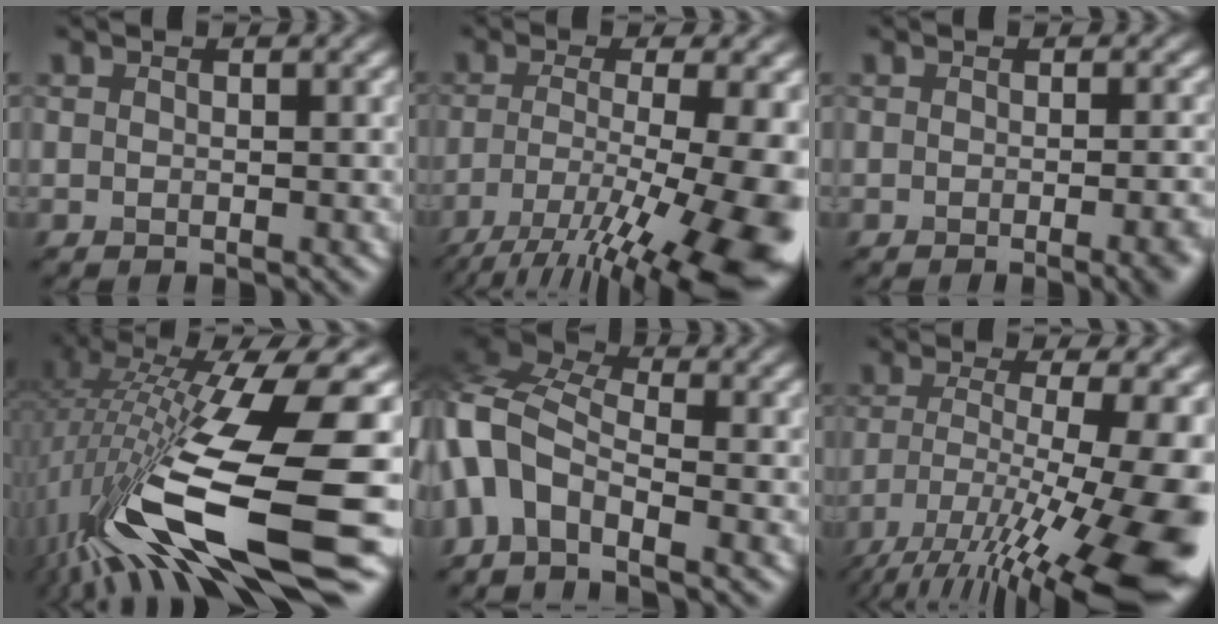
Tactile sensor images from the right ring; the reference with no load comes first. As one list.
[{"total": 16.2, "force": [-8.0, 4.9, 13.3], "torque": [-0.202, -0.030, -0.104]}, {"total": 4.4, "force": [-1.6, 1.4, 3.8], "torque": [-0.027, -0.001, -0.014]}, {"total": 15.6, "force": [-3.3, 4.0, 14.7], "torque": [-0.291, -0.004, -0.050]}, {"total": 7.5, "force": [-2.4, 4.3, 5.7], "torque": [-0.119, 0.013, -0.069]}, {"total": 18.1, "force": [-8.3, 5.2, 15.2], "torque": [-0.234, -0.026, -0.113]}]